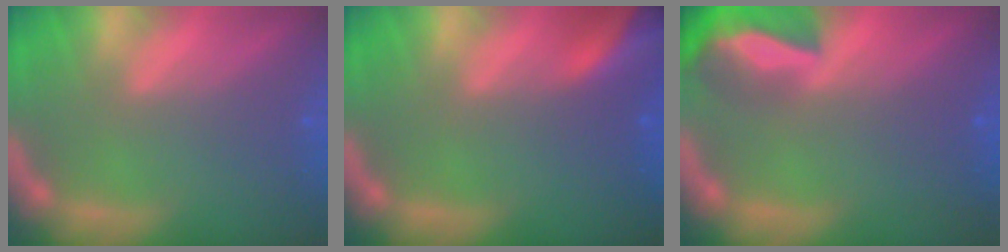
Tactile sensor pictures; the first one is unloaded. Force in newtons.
{"total": 8.4}
{"total": 8.5}